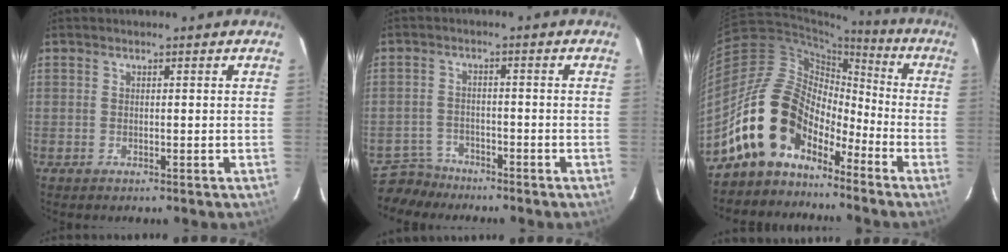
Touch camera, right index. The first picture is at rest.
{"total": 5.0, "force": [-4.5, 2.2, -0.3], "torque": [-0.011, 0.009, -0.085]}
{"total": 14.5, "force": [-9.8, 8.5, 6.5], "torque": [-0.118, 0.024, -0.181]}